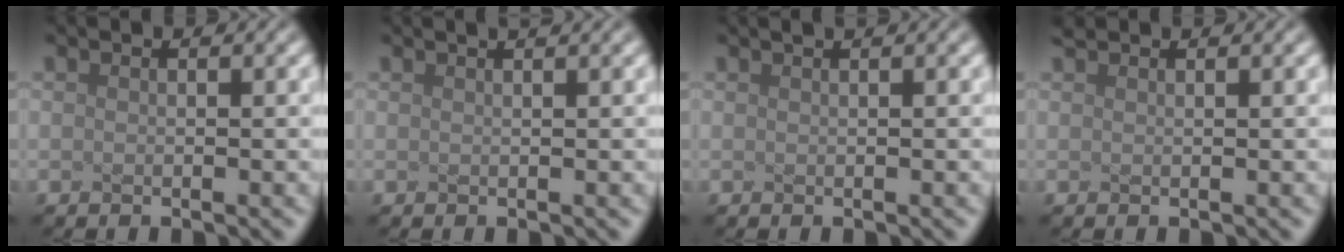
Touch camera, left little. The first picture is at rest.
{"total": 2.3, "force": [1.5, 1.0, 1.5], "torque": [0.002, 0.013, -0.011]}
{"total": 1.7, "force": [1.1, 0.7, 1.2], "torque": [-0.002, 0.005, -0.006]}
{"total": 0.9, "force": [0.9, 0.1, 0.1], "torque": [-0.002, 0.004, 0.012]}